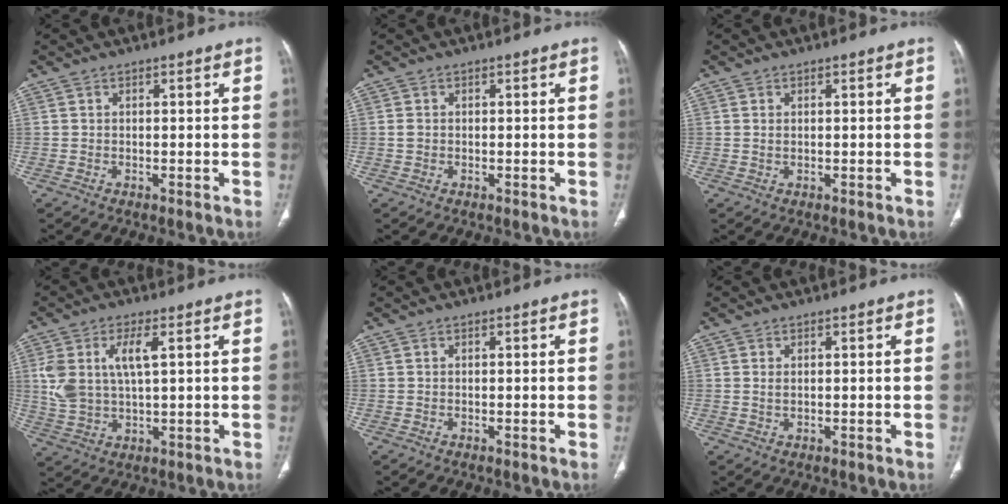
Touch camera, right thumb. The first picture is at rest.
{"total": 1.0, "force": [0.0, 0.9, 0.6], "torque": [-0.012, 0.003, 0.001]}
{"total": 0.6, "force": [0.2, 0.4, 0.5], "torque": [-0.011, -0.001, 0.004]}
{"total": 9.6, "force": [2.6, 4.3, 8.2], "torque": [-0.179, -0.002, 0.059]}
{"total": 0.0}
{"total": 1.1, "force": [0.3, 0.6, 0.9], "torque": [-0.017, -0.002, 0.008]}